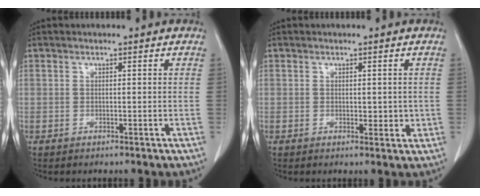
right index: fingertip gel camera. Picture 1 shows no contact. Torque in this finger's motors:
{"motor_torque": [0.04, 0.11, 0.05, 0.02]}